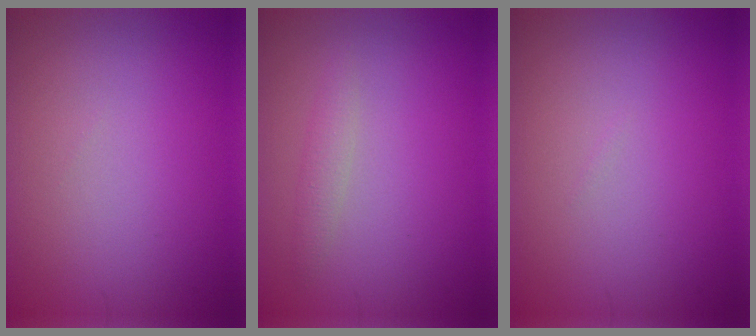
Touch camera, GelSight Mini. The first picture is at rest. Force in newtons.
{"total": 1.3, "press": 1.3, "slide": 0.1}
{"total": 0.0}